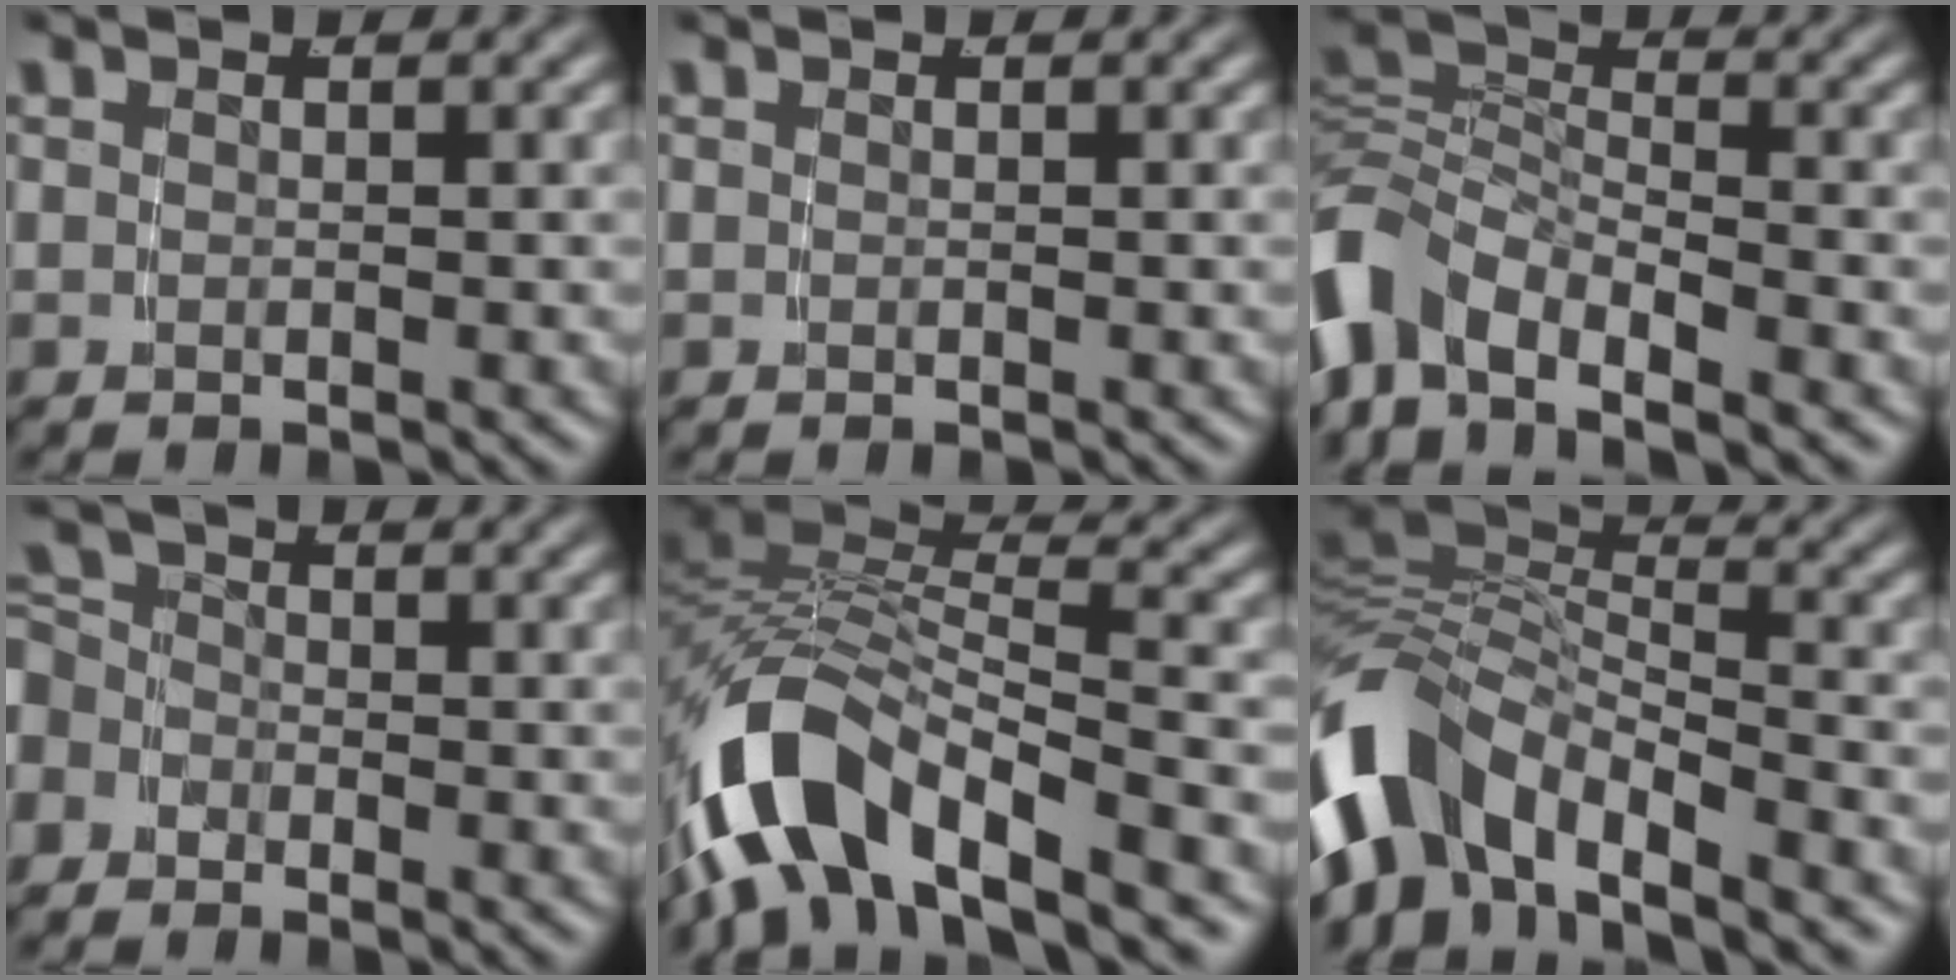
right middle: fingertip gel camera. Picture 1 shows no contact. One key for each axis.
{"total": 0.0}
{"total": 7.8, "fx": -3.8, "fy": 5.5, "fz": 4.1, "tx": -0.121, "ty": -0.026, "tz": -0.060}
{"total": 3.8, "fx": -1.6, "fy": 3.2, "fz": 1.0, "tx": -0.024, "ty": -0.016, "tz": -0.029}
{"total": 11.1, "fx": -4.3, "fy": 6.3, "fz": 8.0, "tx": -0.171, "ty": -0.025, "tz": -0.064}
{"total": 10.6, "fx": -3.8, "fy": 7.0, "fz": 7.1, "tx": -0.162, "ty": -0.034, "tz": -0.057}